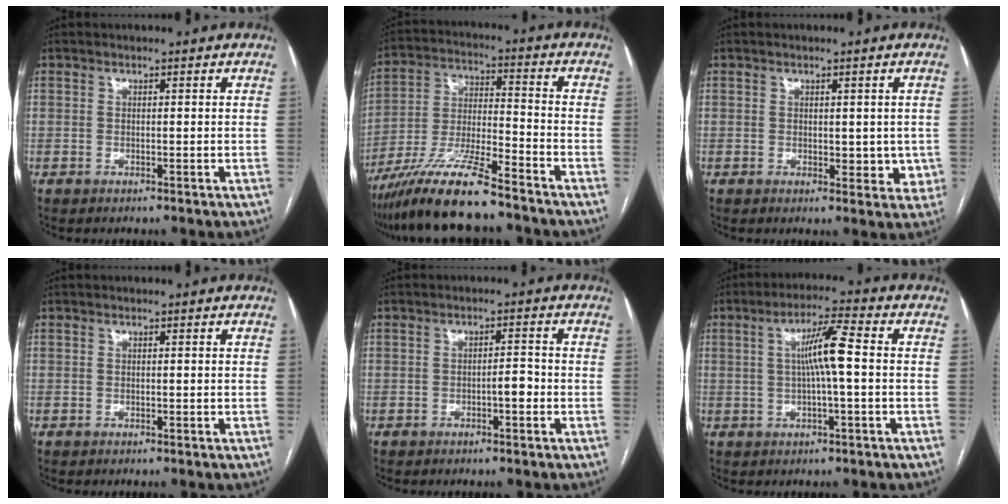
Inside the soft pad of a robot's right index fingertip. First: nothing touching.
{"total": 13.8, "force": [-11.0, 0.9, 8.3], "torque": [-0.158, -0.015, -0.199]}
{"total": 3.8, "force": [0.0, 2.4, 3.0], "torque": [-0.020, -0.001, 0.004]}
{"total": 0.0}
{"total": 2.4, "force": [-0.9, 0.6, 2.2], "torque": [-0.030, 0.004, -0.015]}
{"total": 7.0, "force": [0.4, 0.2, 7.0], "torque": [-0.125, 0.013, 0.005]}